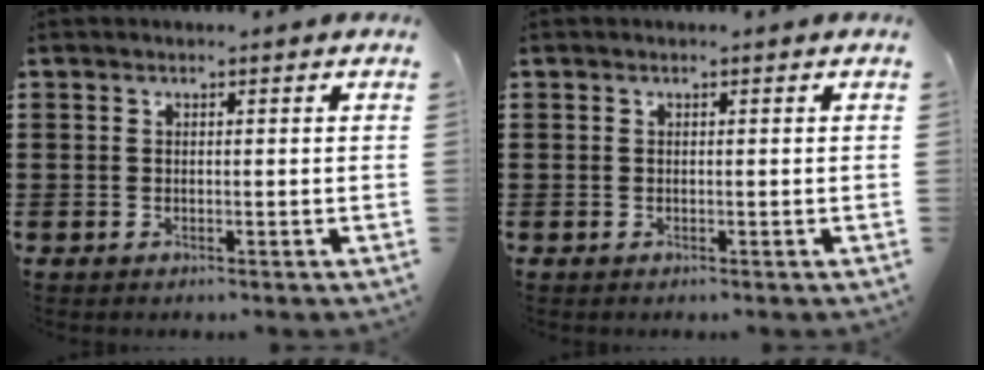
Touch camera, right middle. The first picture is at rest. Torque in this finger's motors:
{"motor_torque": [0.00, 0.00, -0.01, 0.00]}